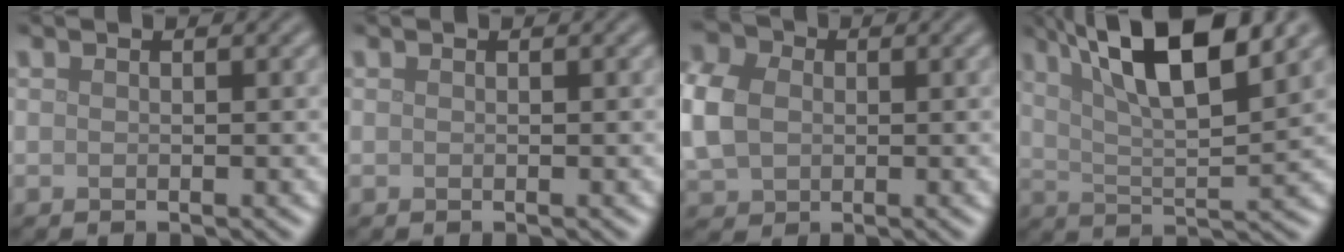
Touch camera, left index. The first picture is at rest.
{"total": 0.0}
{"total": 7.1, "force": [0.5, 5.7, 4.3], "torque": [-0.128, 0.014, 0.003]}
{"total": 10.9, "force": [5.8, 3.0, 8.8], "torque": [-0.142, 0.014, 0.094]}